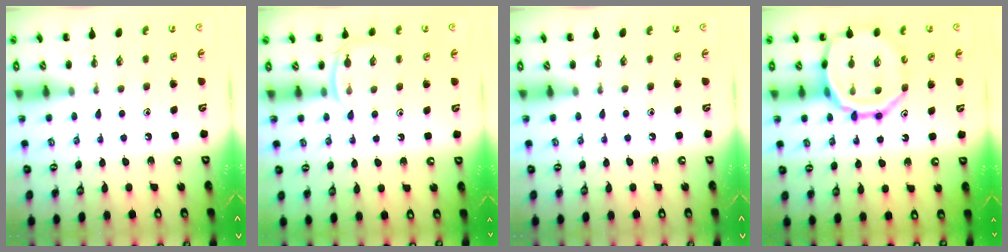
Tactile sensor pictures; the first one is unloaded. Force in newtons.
{"total": 5.1, "press": 4.8, "slide": 1.5}
{"total": 0.0}
{"total": 16.9, "press": 16.7, "slide": 2.4}